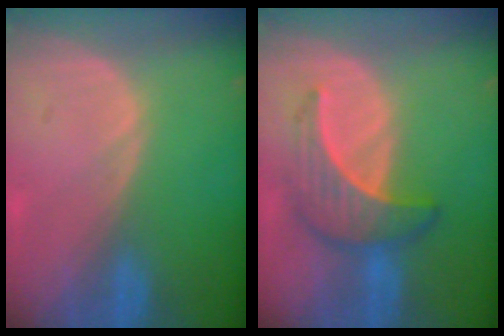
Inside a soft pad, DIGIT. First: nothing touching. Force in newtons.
{"total": 6.5, "press": 6.4, "slide": 1.1}